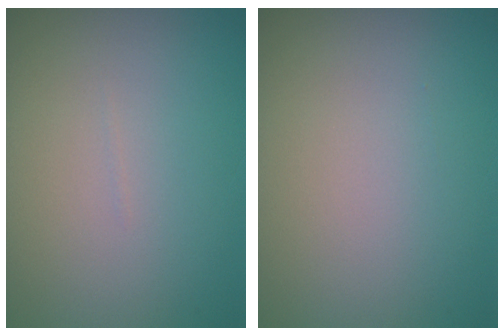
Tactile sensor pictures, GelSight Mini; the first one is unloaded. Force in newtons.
{"total": 0.0}